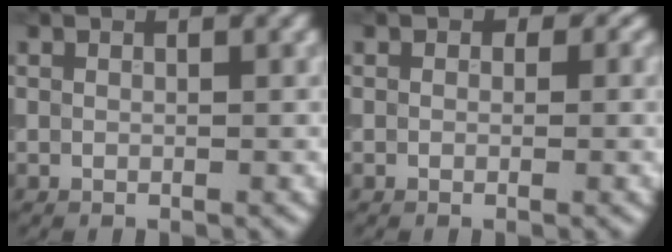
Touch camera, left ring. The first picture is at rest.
{"total": 1.4, "force": [0.3, 1.2, 0.7], "torque": [0.000, -0.001, -0.007]}